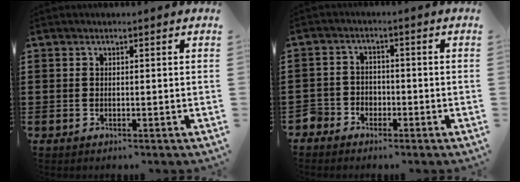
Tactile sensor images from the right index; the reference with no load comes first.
{"total": 2.9, "force": [-1.9, 2.1, 0.2], "torque": [-0.017, 0.004, -0.043]}